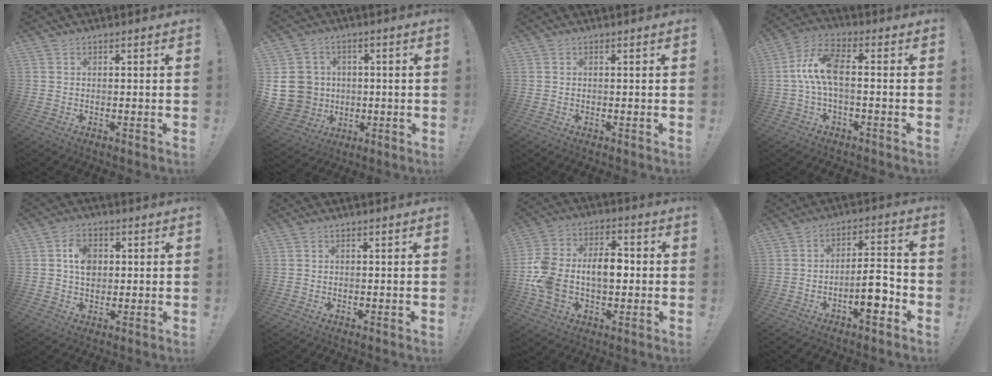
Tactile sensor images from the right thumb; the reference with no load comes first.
{"total": 12.6, "force": [-0.3, 11.7, 4.7], "torque": [-0.092, 0.013, 0.007]}
{"total": 0.0}
{"total": 10.1, "force": [-0.2, 4.0, 9.3], "torque": [-0.186, 0.002, -0.004]}
{"total": 6.8, "force": [1.3, 5.2, 4.2], "torque": [-0.054, 0.003, 0.023]}
{"total": 0.0}
{"total": 16.0, "force": [-0.8, 10.9, 11.8], "torque": [-0.245, 0.006, -0.019]}
{"total": 12.3, "force": [-5.4, 3.6, 10.4], "torque": [-0.150, 0.029, -0.092]}